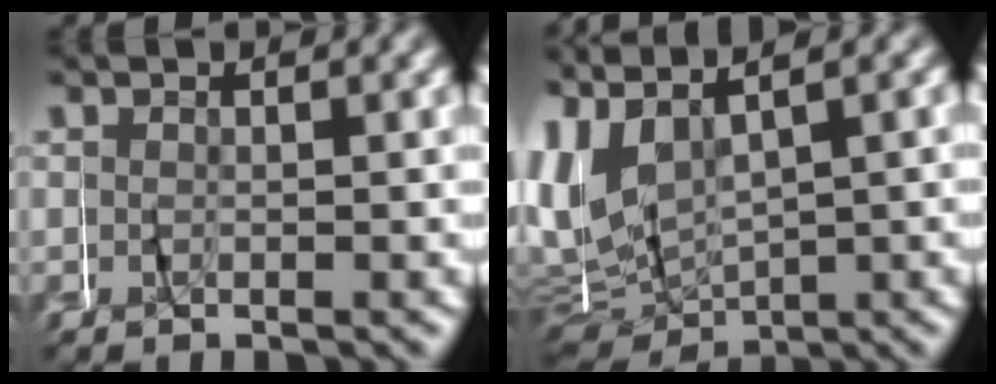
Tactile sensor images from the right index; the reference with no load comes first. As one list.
[{"total": 11.6, "force": [1.3, 10.2, 5.5], "torque": [-0.169, -0.017, 0.022]}]